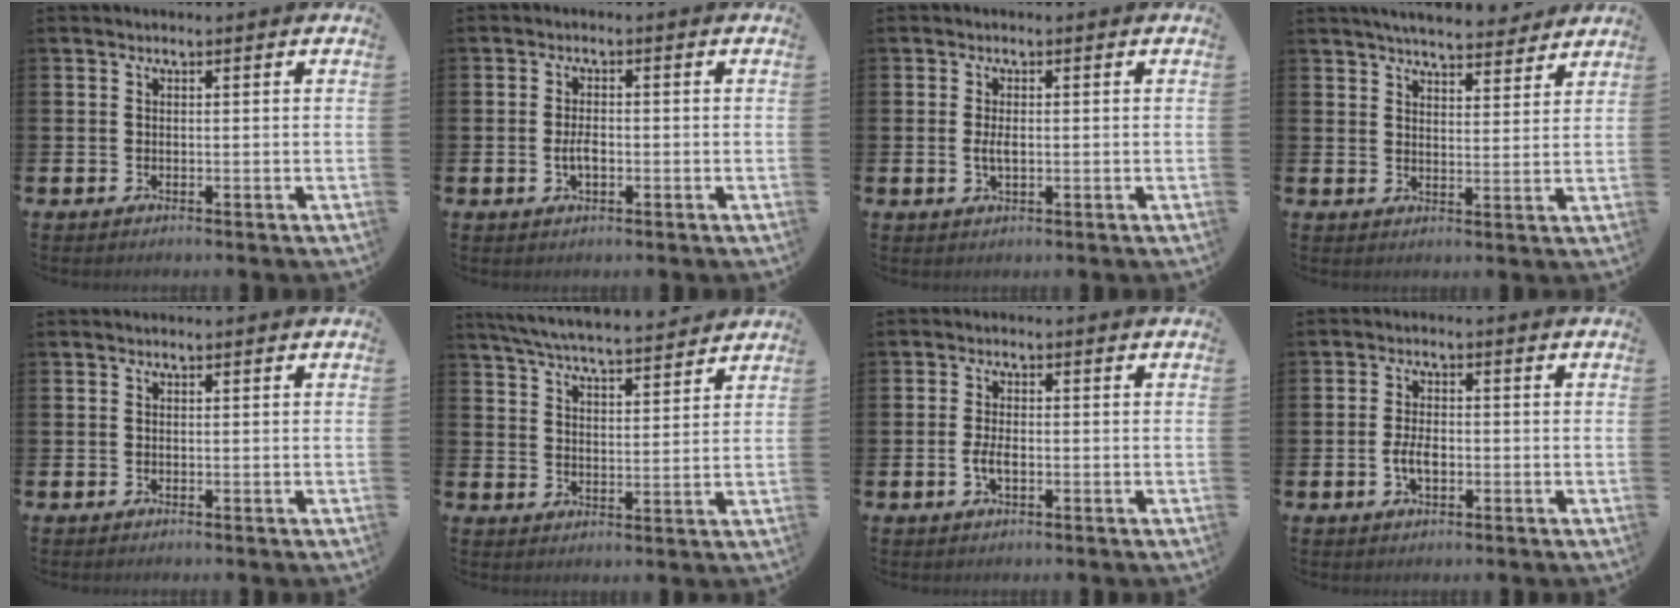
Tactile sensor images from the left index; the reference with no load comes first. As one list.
[{"total": 2.5, "force": [-0.5, 1.3, 2.1], "torque": [-0.035, 0.000, -0.010]}, {"total": 2.1, "force": [-0.1, 1.0, 1.9], "torque": [-0.031, -0.001, -0.004]}, {"total": 5.5, "force": [5.4, 0.7, 1.1], "torque": [-0.028, -0.028, 0.095]}, {"total": 0.0}, {"total": 6.4, "force": [6.2, 0.4, 1.5], "torque": [-0.057, -0.034, 0.112]}, {"total": 2.6, "force": [-0.6, 1.2, 2.2], "torque": [-0.035, -0.001, -0.012]}, {"total": 3.3, "force": [-0.6, 1.8, 2.7], "torque": [-0.052, -0.001, -0.015]}]